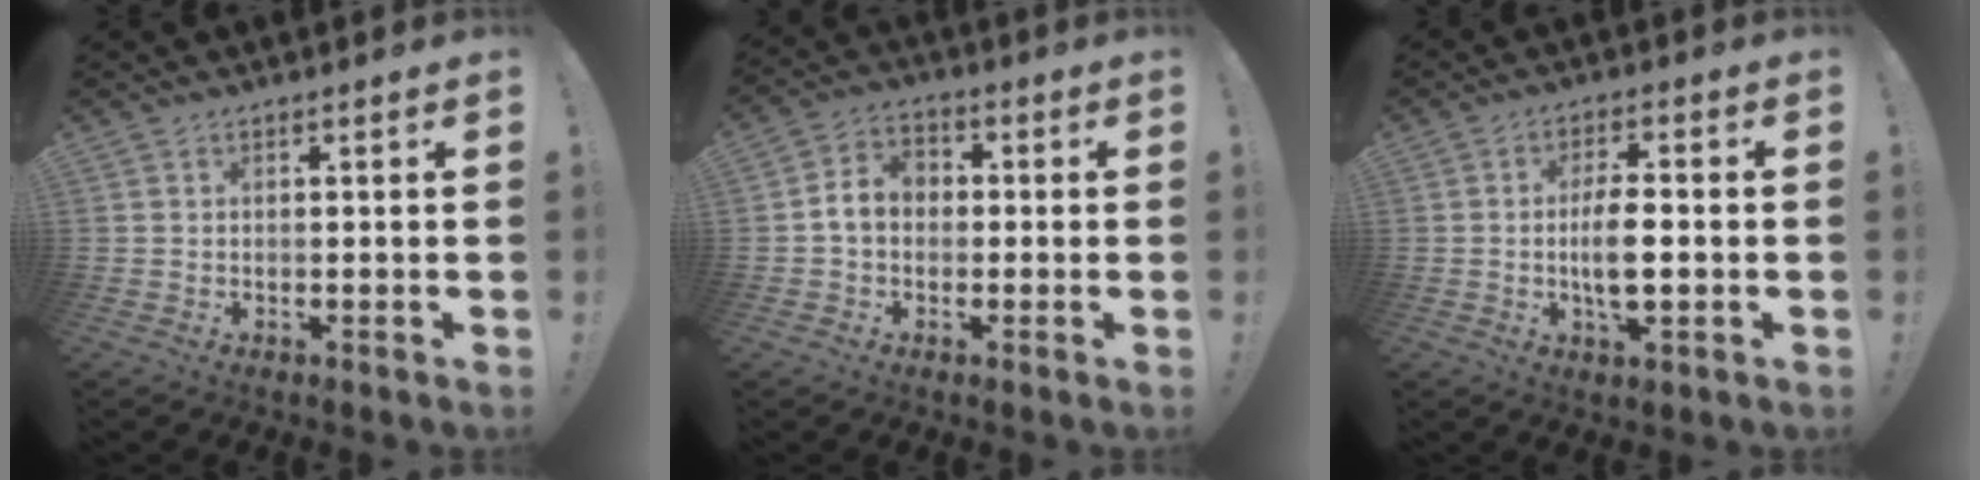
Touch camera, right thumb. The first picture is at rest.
{"total": 7.4, "force": [-0.1, 5.9, 4.4], "torque": [-0.076, 0.013, 0.002]}
{"total": 8.4, "force": [-1.2, 2.8, 7.8], "torque": [-0.138, -0.003, -0.025]}